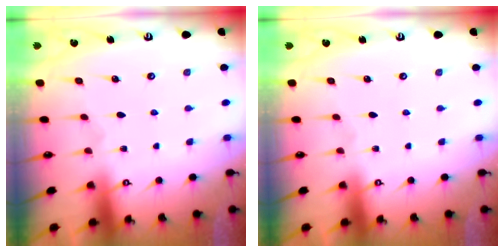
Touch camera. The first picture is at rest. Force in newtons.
{"total": 0.0}